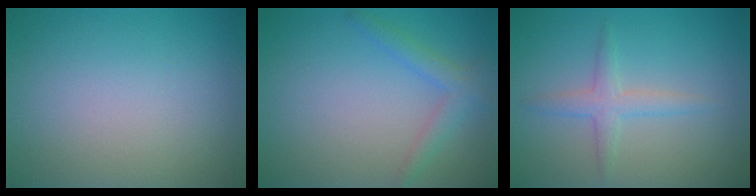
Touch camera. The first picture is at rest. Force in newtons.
{"total": 2.2, "press": 2.2, "slide": 0.0}
{"total": 2.2, "press": 2.2, "slide": 0.1}